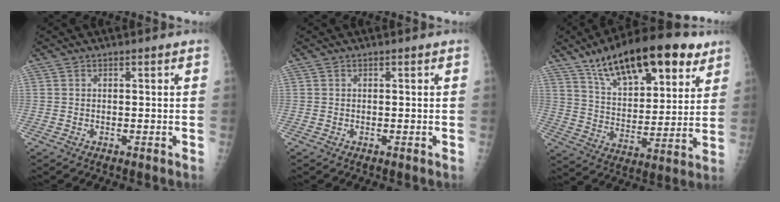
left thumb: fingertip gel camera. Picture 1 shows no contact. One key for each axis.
{"total": 0.0}
{"total": 23.6, "fx": 14.1, "fy": 9.8, "fz": 16.2, "tx": -0.224, "ty": -0.034, "tz": 0.232}